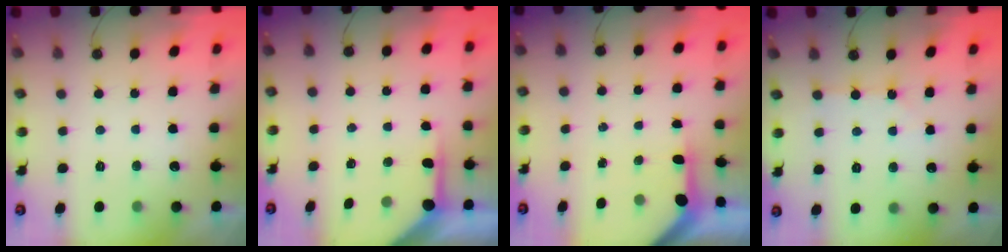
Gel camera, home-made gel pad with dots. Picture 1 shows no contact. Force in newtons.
{"total": 5.2, "press": 5.2, "slide": 0.4}
{"total": 3.7, "press": 3.6, "slide": 0.3}
{"total": 2.7, "press": 2.7, "slide": 0.4}